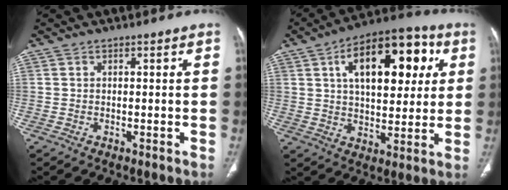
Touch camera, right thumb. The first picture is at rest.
{"total": 20.3, "force": [6.4, 10.5, 16.1], "torque": [-0.200, 0.006, 0.092]}